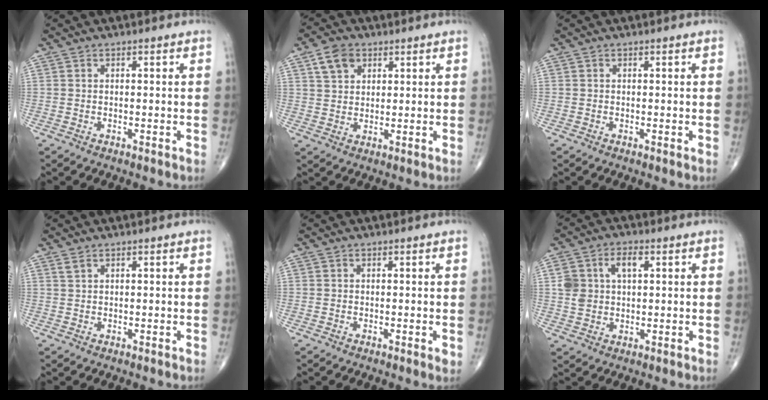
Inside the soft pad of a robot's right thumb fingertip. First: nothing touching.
{"total": 5.7, "force": [2.7, 4.0, 3.0], "torque": [-0.035, -0.006, 0.049]}
{"total": 0.0}
{"total": 1.0, "force": [0.7, 0.4, 0.5], "torque": [-0.009, 0.005, 0.017]}
{"total": 0.8, "force": [-0.2, 0.2, 0.8], "torque": [-0.008, -0.002, -0.005]}
{"total": 7.2, "force": [1.9, 4.7, 5.1], "torque": [-0.087, 0.007, 0.038]}